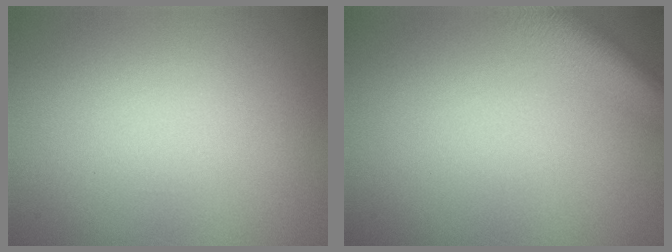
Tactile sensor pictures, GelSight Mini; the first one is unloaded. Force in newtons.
{"total": 5.6, "press": 5.6, "slide": 0.3}